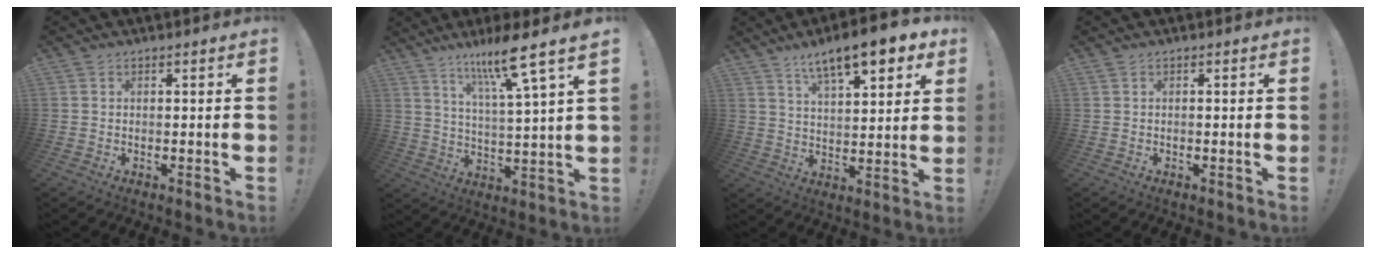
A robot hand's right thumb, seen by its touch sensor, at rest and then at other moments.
{"total": 12.1, "force": [8.2, -0.3, 9.0], "torque": [-0.144, -0.052, 0.119]}
{"total": 12.9, "force": [8.3, 3.7, 9.1], "torque": [-0.141, -0.045, 0.136]}
{"total": 0.0}